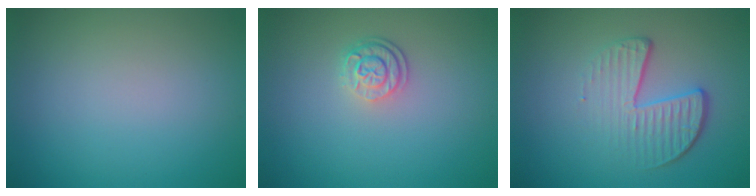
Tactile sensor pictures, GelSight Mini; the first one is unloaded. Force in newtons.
{"total": 2.5, "press": 1.9, "slide": 1.6}
{"total": 4.3, "press": 2.8, "slide": 3.3}